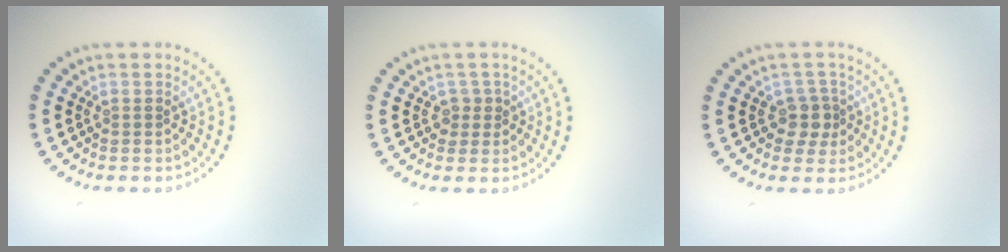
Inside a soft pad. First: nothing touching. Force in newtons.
{"total": 1.4, "press": 1.0, "slide": 0.9}
{"total": 2.2, "press": 1.9, "slide": 1.1}